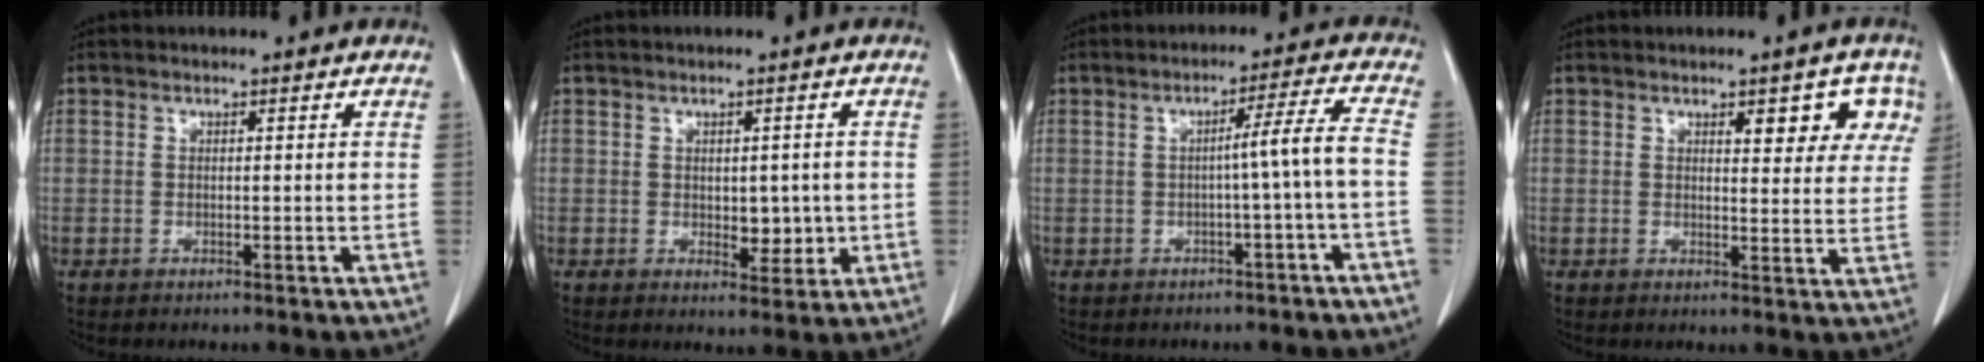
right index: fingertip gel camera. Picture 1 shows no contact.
{"total": 4.0, "force": [-0.1, 2.3, 3.2], "torque": [-0.033, -0.003, 0.008]}
{"total": 5.2, "force": [-1.3, -1.1, 4.8], "torque": [-0.072, 0.012, -0.018]}
{"total": 6.8, "force": [3.4, 2.6, 5.3], "torque": [-0.049, 0.009, 0.037]}